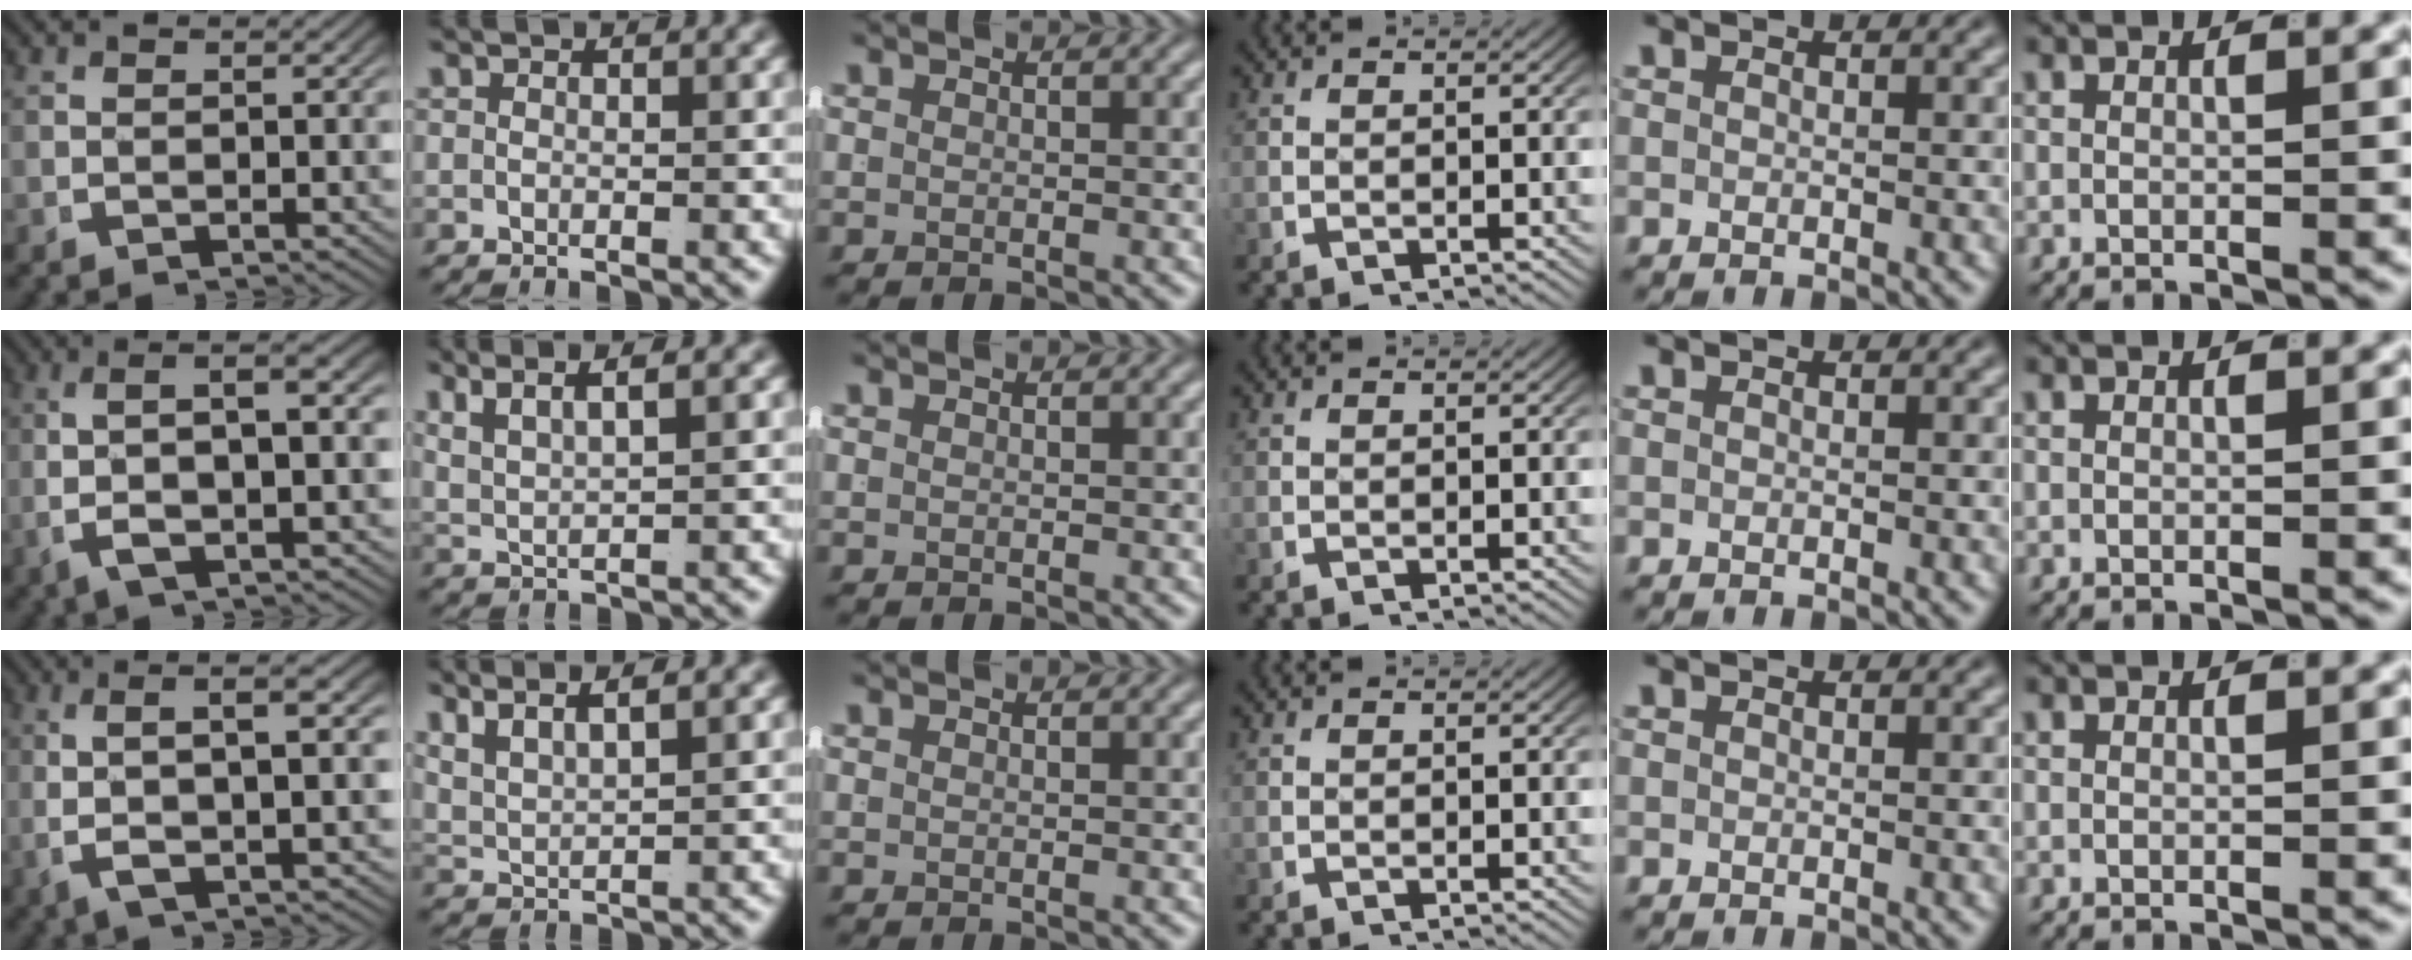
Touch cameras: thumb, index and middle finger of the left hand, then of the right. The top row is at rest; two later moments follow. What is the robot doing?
{"motion": "lift_and_place", "object": "jacket"}